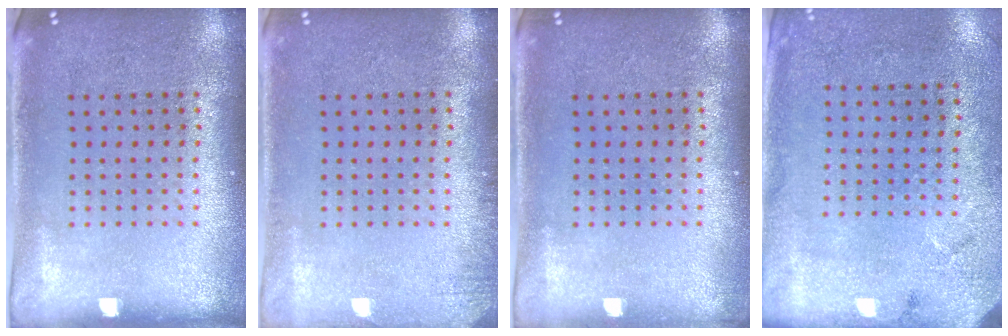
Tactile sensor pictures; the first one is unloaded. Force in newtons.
{"total": 1.2, "press": 1.2, "slide": 0.2}
{"total": 0.5, "press": 0.5, "slide": 0.2}
{"total": 2.7, "press": 2.2, "slide": 1.6}